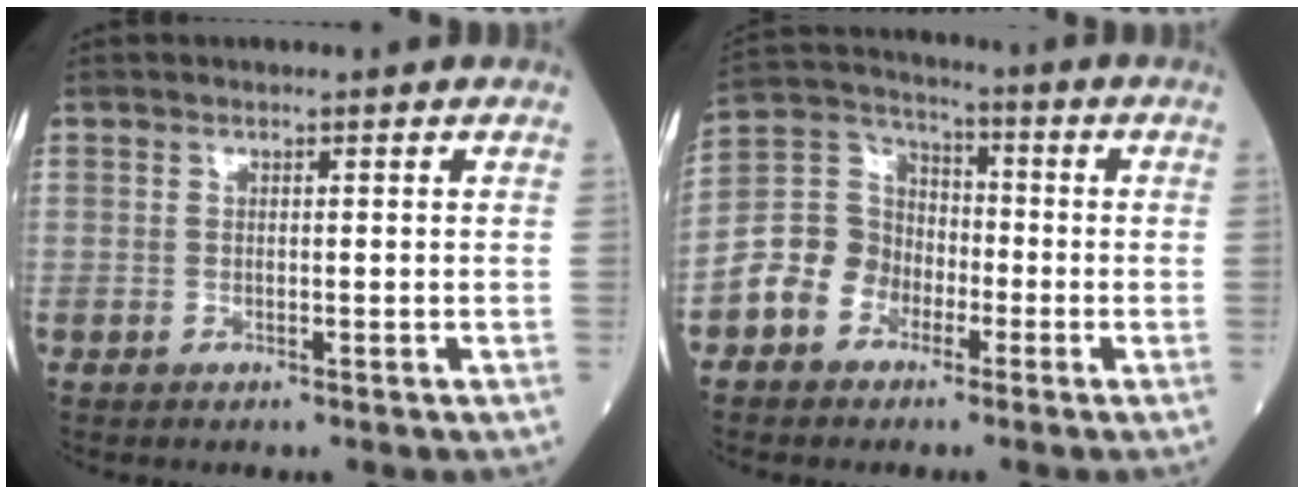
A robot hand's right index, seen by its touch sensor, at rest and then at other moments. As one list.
[{"total": 8.8, "force": [-3.8, 7.3, 3.1], "torque": [-0.084, 0.034, -0.071]}]